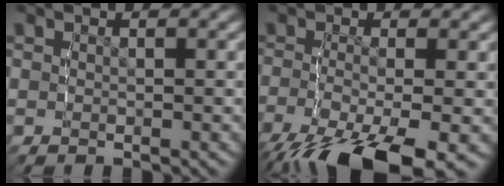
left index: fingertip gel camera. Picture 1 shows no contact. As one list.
[{"total": 7.8, "force": [-4.6, 2.9, 5.6], "torque": [-0.125, -0.039, -0.053]}]